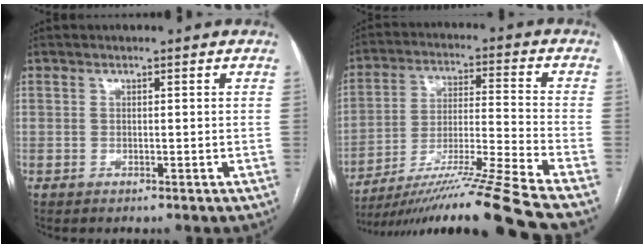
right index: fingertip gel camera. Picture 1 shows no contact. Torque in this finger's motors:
{"motor_torque": [1.55, -0.59, 0.85, 0.21]}